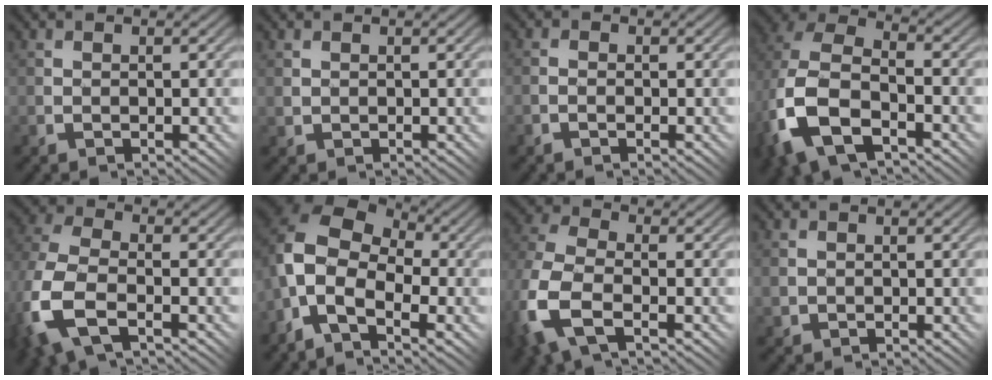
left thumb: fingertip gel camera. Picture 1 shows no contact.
{"total": 0.8, "force": [0.4, 0.7, 0.3], "torque": [-0.011, -0.002, 0.009]}
{"total": 1.0, "force": [-0.5, 0.7, 0.5], "torque": [-0.001, 0.002, -0.013]}
{"total": 13.6, "force": [-4.9, 8.8, 9.2], "torque": [-0.237, -0.035, -0.087]}
{"total": 11.9, "force": [-4.5, 7.1, 8.5], "torque": [-0.241, -0.029, -0.083]}
{"total": 12.5, "force": [-3.0, 8.4, 8.7], "torque": [-0.194, -0.017, -0.051]}
{"total": 10.7, "force": [-4.0, 6.3, 7.7], "torque": [-0.221, -0.021, -0.077]}
{"total": 1.2, "force": [0.2, 1.1, 0.4], "torque": [-0.013, -0.004, 0.004]}